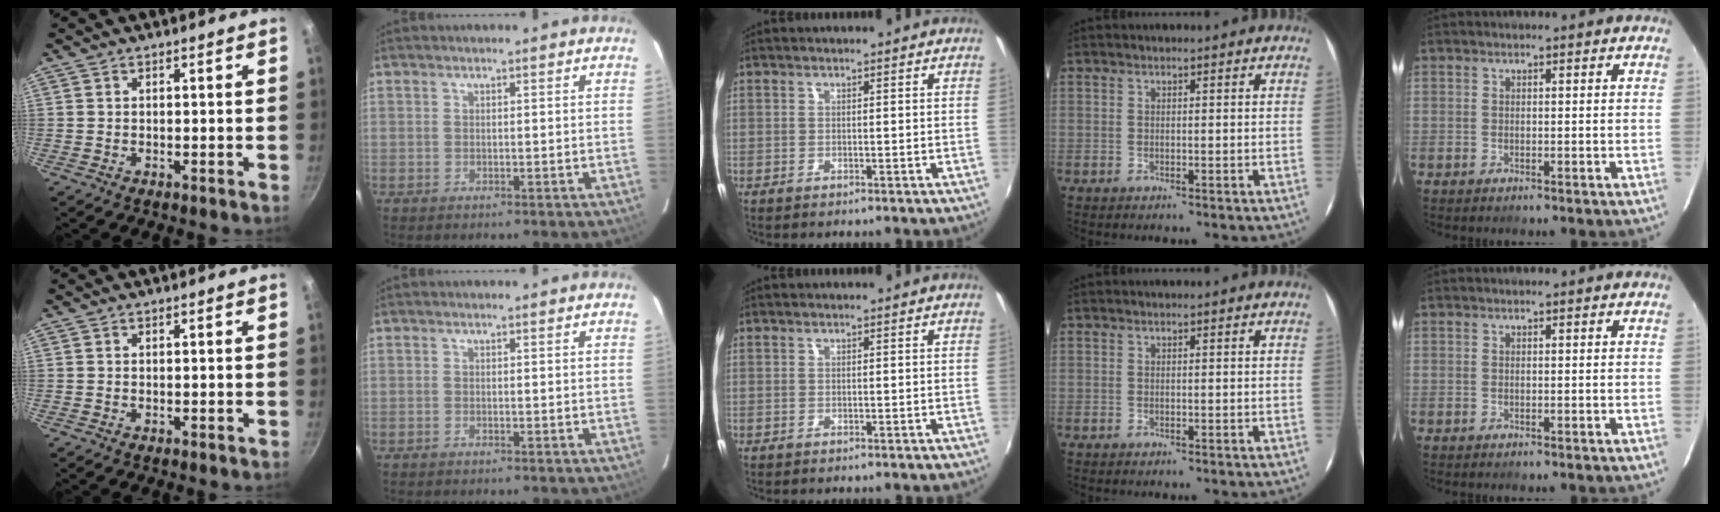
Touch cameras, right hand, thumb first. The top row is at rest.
{}